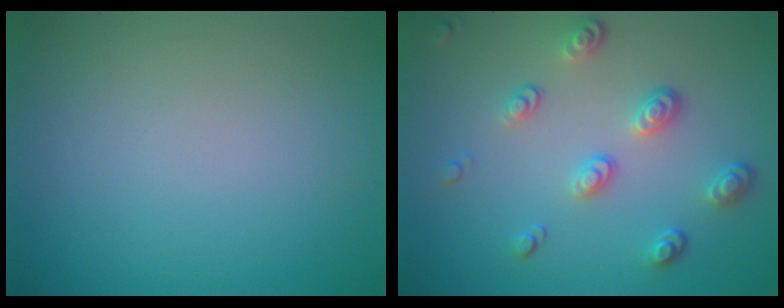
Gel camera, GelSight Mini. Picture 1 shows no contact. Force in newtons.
{"total": 3.2, "press": 2.6, "slide": 1.8}